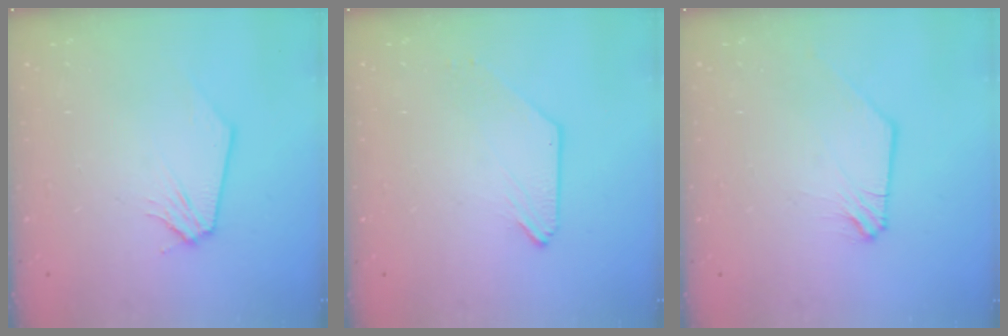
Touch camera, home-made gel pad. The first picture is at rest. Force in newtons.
{"total": 0.0}
{"total": 0.0}